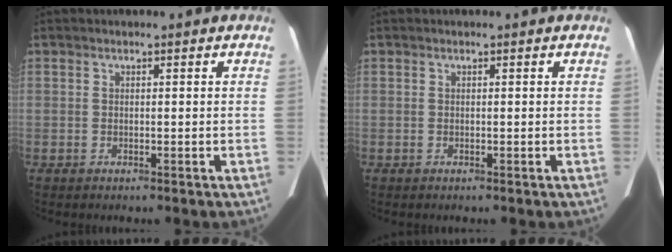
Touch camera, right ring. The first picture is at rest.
{"total": 0.0}